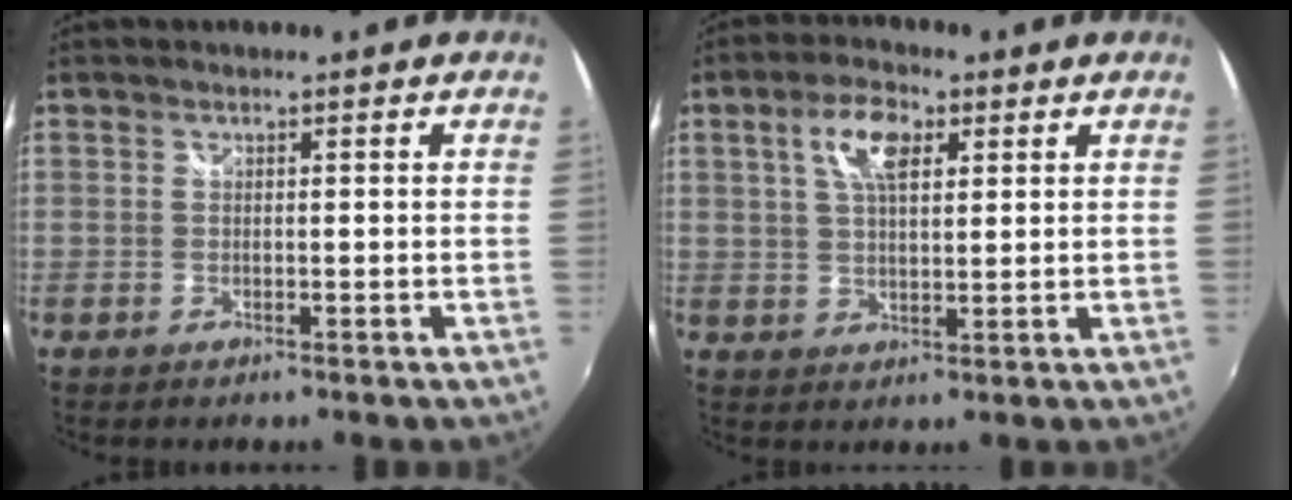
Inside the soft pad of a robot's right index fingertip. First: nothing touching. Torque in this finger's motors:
{"motor_torque": [0.35, 0.01, 0.20, 0.10]}